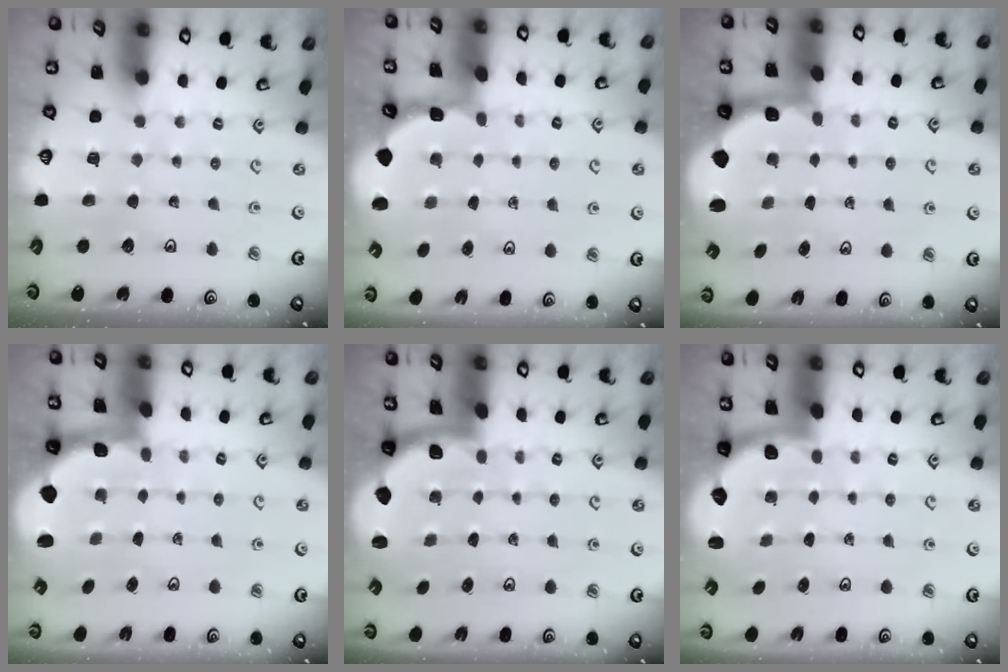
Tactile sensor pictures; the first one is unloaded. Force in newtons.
{"total": 1.7, "press": 1.6, "slide": 0.5}
{"total": 2.3, "press": 1.3, "slide": 1.8}
{"total": 1.0, "press": 0.9, "slide": 0.2}
{"total": 2.0, "press": 2.0, "slide": 0.5}
{"total": 2.6, "press": 2.3, "slide": 1.2}